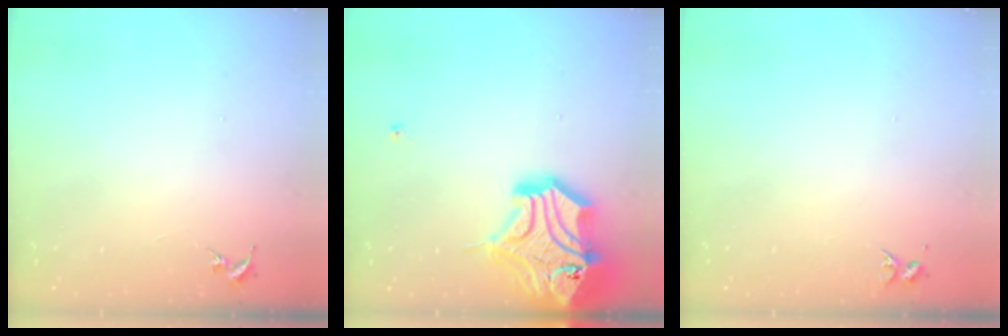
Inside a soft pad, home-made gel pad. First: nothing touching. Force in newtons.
{"total": 23.5, "press": 23.3, "slide": 3.4}
{"total": 3.3, "press": 3.3, "slide": 0.4}